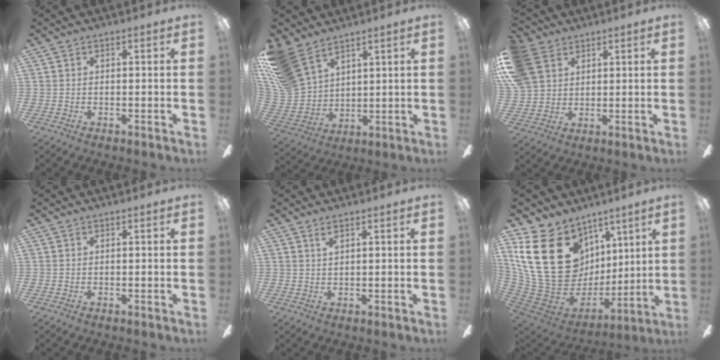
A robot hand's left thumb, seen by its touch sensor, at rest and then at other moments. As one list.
[{"total": 16.1, "force": [10.7, 9.1, 7.9], "torque": [-0.196, -0.042, 0.209]}, {"total": 10.9, "force": [5.3, 8.3, 4.7], "torque": [-0.115, 0.001, 0.109]}, {"total": 0.0}, {"total": 1.8, "force": [1.2, 0.3, 1.2], "torque": [-0.029, 0.001, 0.021]}, {"total": 28.4, "force": [8.6, 21.0, 17.1], "torque": [-0.358, -0.041, 0.187]}]